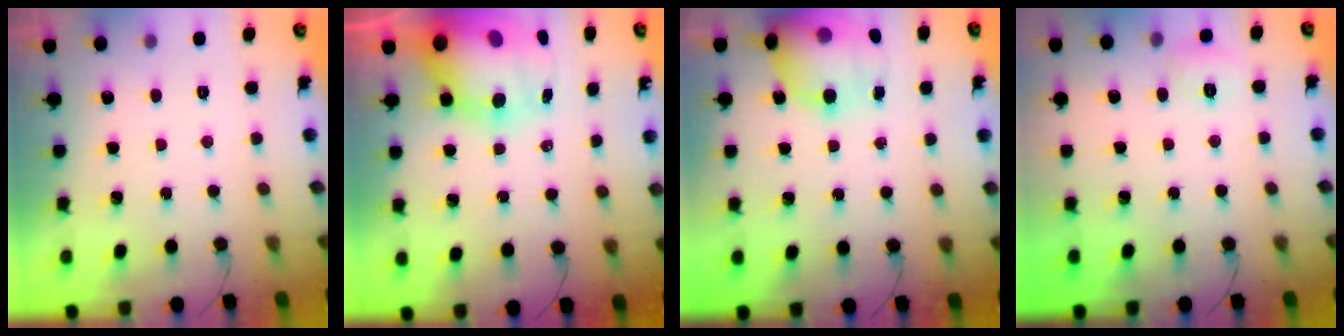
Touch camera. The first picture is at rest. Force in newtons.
{"total": 14.2, "press": 13.8, "slide": 3.5}
{"total": 21.0, "press": 20.7, "slide": 3.6}
{"total": 6.1, "press": 5.9, "slide": 1.5}